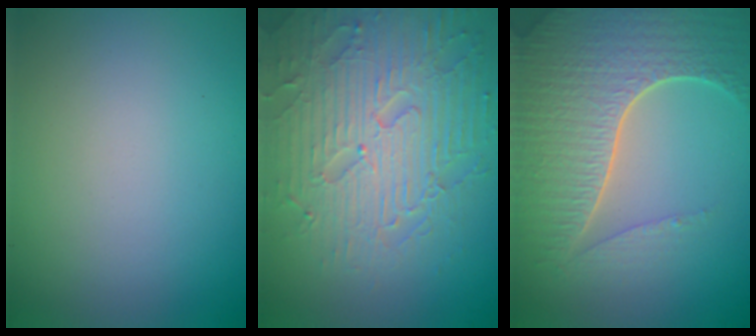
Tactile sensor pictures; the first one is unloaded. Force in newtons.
{"total": 8.0, "press": 6.1, "slide": 5.2}
{"total": 7.1, "press": 5.2, "slide": 4.9}